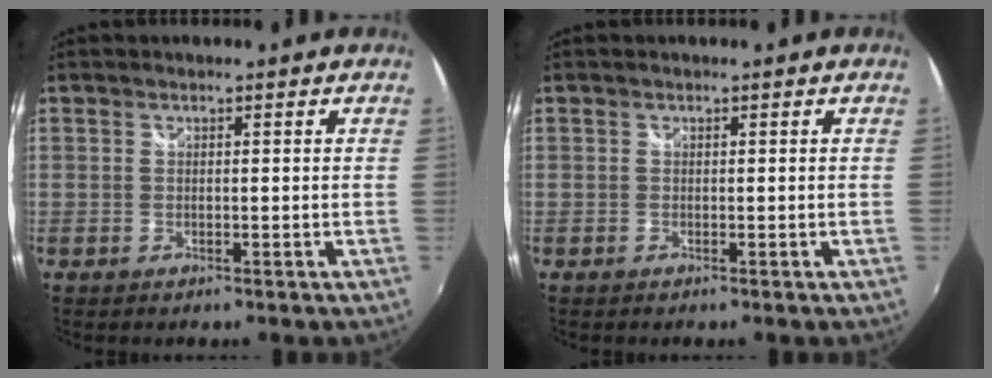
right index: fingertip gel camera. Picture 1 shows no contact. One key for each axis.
{"total": 0.0}